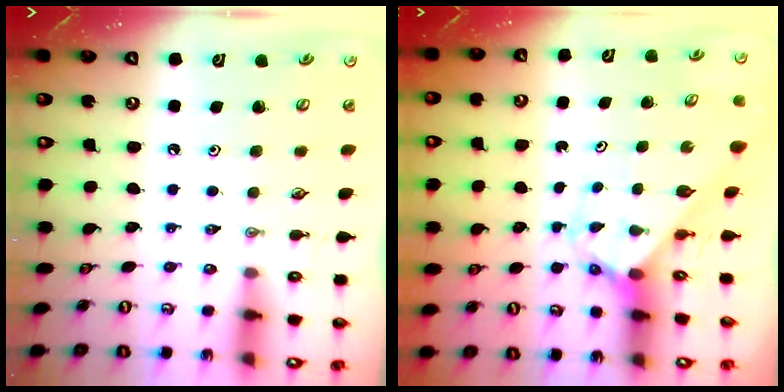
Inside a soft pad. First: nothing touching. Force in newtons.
{"total": 2.4, "press": 2.4, "slide": 0.2}